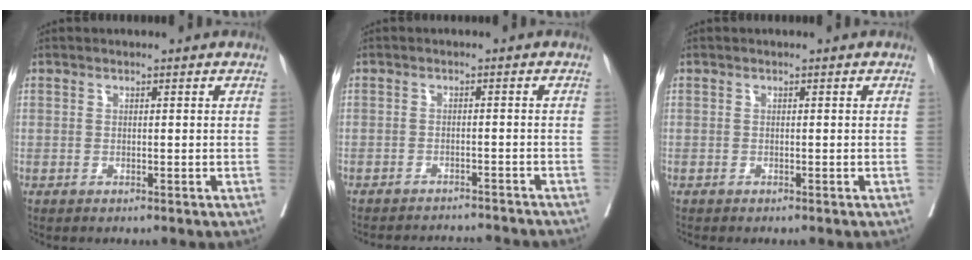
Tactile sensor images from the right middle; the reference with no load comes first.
{"total": 10.7, "force": [-10.3, 1.2, 2.5], "torque": [-0.035, 0.001, -0.123]}
{"total": 0.0}